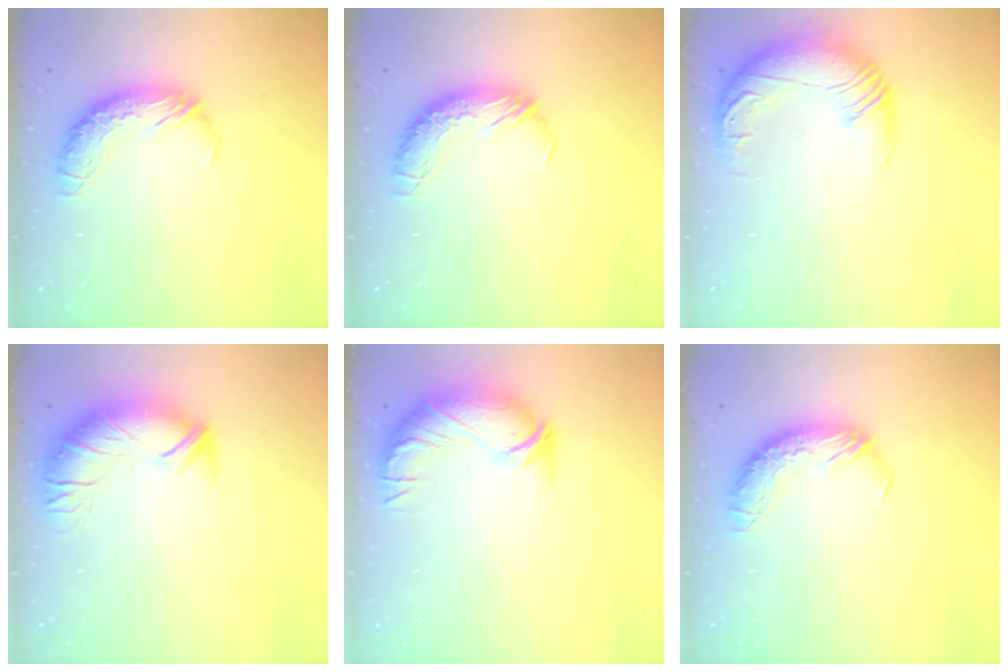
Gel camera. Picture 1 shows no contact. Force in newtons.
{"total": 0.0}
{"total": 2.9, "press": 1.1, "slide": 2.6}
{"total": 2.8, "press": 1.3, "slide": 2.5}
{"total": 3.2, "press": 2.4, "slide": 2.1}
{"total": 0.0}